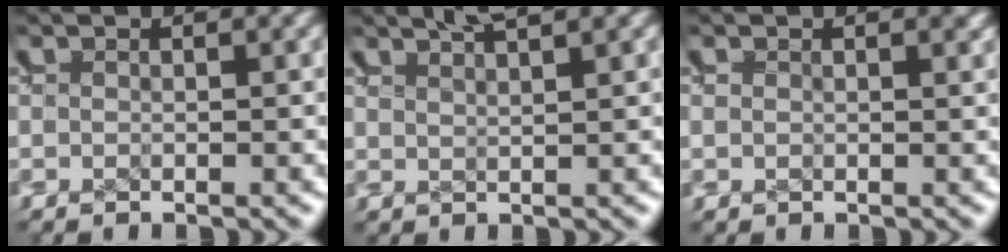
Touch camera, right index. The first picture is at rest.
{"total": 2.8, "force": [2.5, -1.1, 0.5], "torque": [0.003, 0.007, 0.046]}
{"total": 0.6, "force": [0.5, 0.2, 0.3], "torque": [-0.001, 0.005, 0.004]}